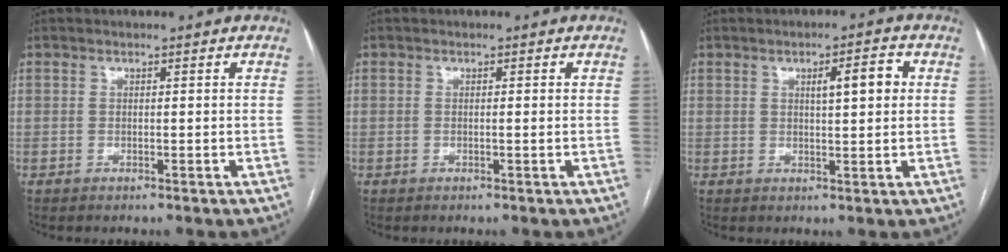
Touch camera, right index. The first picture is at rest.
{"total": 0.5, "force": [0.0, -0.1, 0.5], "torque": [-0.010, -0.001, 0.000]}
{"total": 4.6, "force": [1.2, 0.9, 4.4], "torque": [-0.068, 0.007, 0.019]}